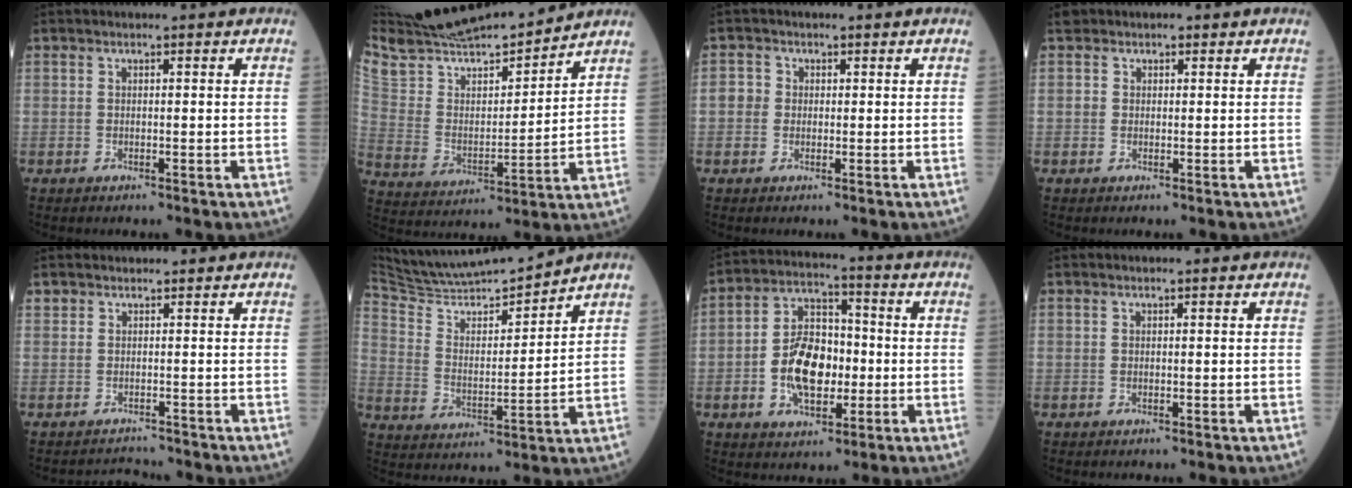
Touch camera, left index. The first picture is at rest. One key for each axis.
{"total": 20.1, "fx": 18.8, "fy": 2.7, "fz": 6.4, "tx": -0.122, "ty": 0.002, "tz": 0.332}
{"total": 2.3, "fx": -0.2, "fy": 2.2, "fz": 0.4, "tx": -0.001, "ty": 0.006, "tz": -0.006}
{"total": 1.4, "fx": 0.1, "fy": 1.4, "fz": 0.0, "tx": 0.010, "ty": 0.003, "tz": -0.002}
{"total": 1.2, "fx": -0.8, "fy": 0.5, "fz": -0.8, "tx": 0.006, "ty": 0.001, "tz": -0.009}
{"total": 12.6, "fx": 12.3, "fy": -1.1, "fz": 2.7, "tx": -0.058, "ty": -0.001, "tz": 0.226}
{"total": 10.8, "fx": -2.0, "fy": 6.0, "fz": 8.8, "tx": -0.175, "ty": 0.021, "tz": -0.027}
{"total": 0.0}